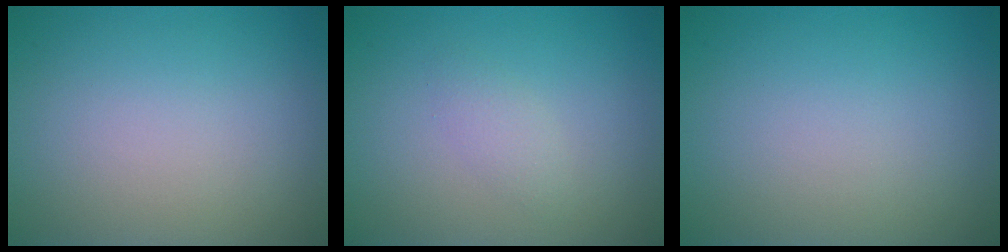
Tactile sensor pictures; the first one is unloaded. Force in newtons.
{"total": 1.2, "press": 1.2, "slide": 0.1}
{"total": 0.0}